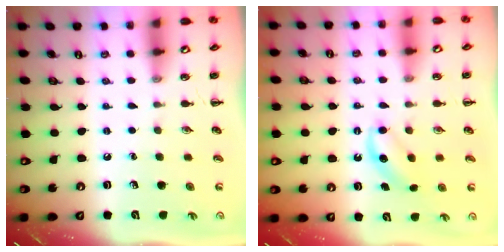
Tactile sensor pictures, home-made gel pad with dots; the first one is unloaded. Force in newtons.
{"total": 5.6, "press": 5.4, "slide": 1.5}